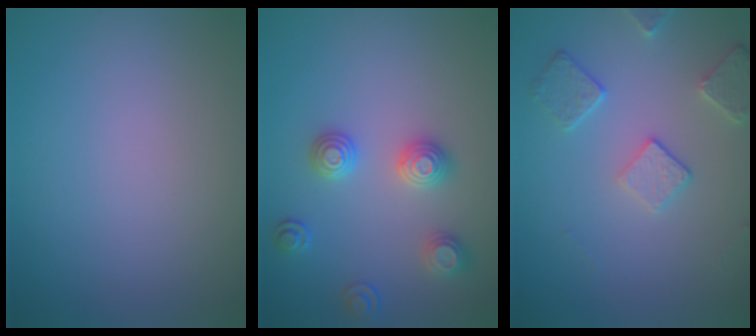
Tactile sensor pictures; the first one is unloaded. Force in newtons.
{"total": 3.0, "press": 2.9, "slide": 0.6}
{"total": 2.9, "press": 2.8, "slide": 0.9}